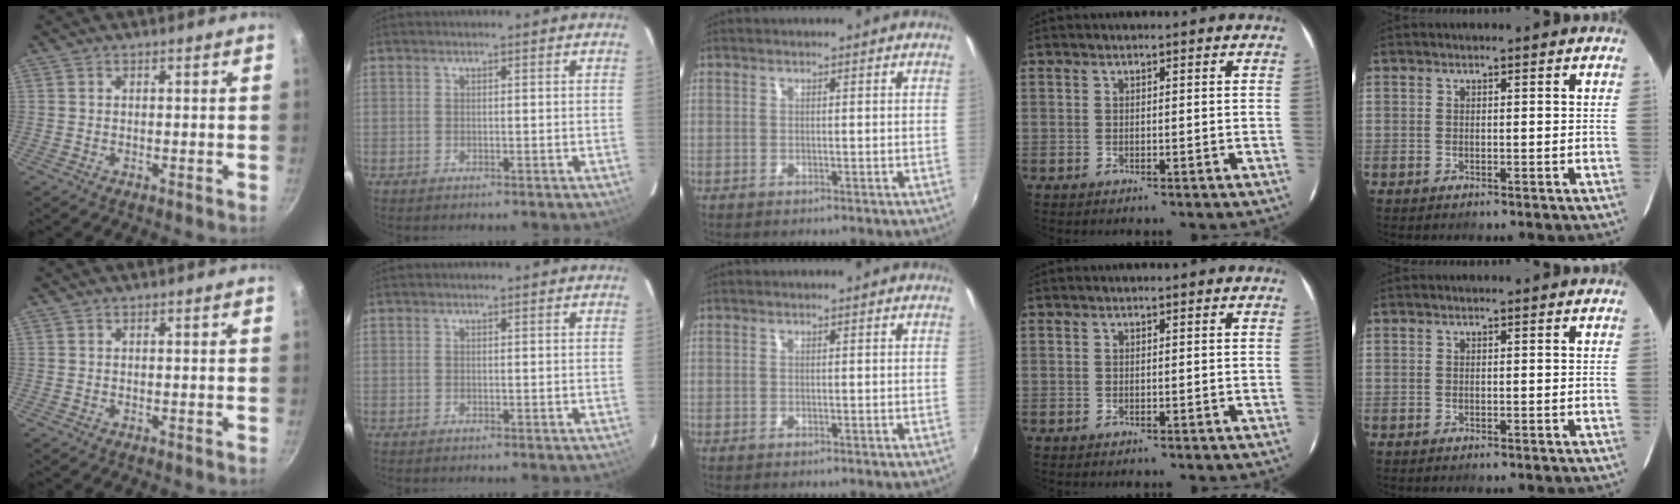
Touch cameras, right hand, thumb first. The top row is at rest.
{}